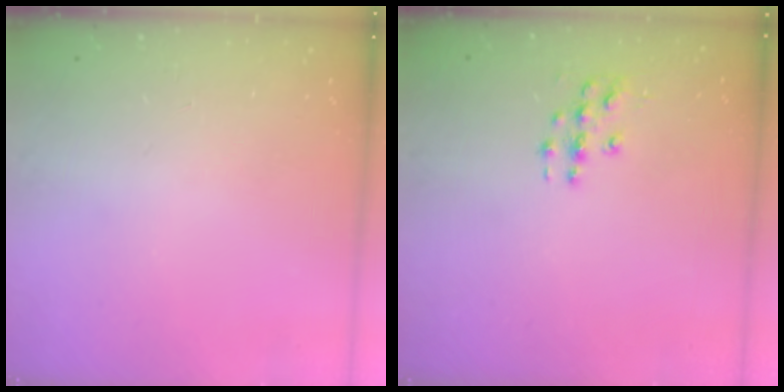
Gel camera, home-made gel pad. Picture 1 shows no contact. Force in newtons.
{"total": 4.2, "press": 4.2, "slide": 0.1}